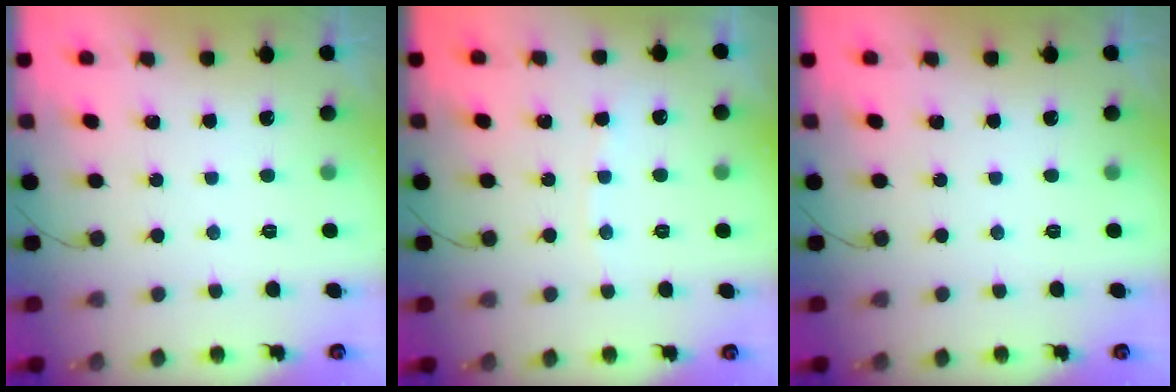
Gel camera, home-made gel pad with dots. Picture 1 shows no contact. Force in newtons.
{"total": 3.5, "press": 3.5, "slide": 0.6}
{"total": 0.0}